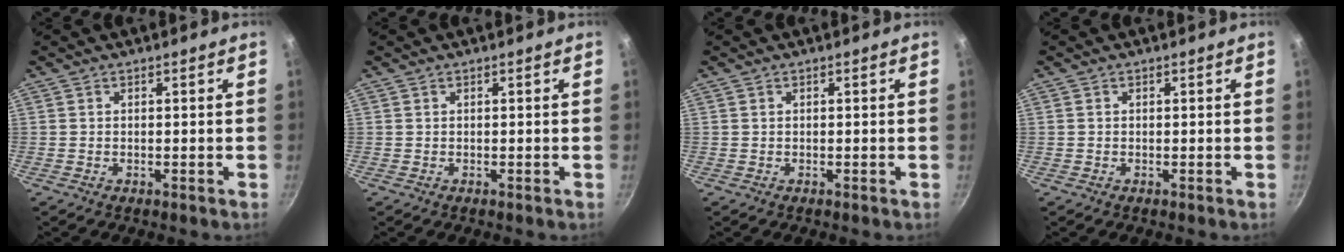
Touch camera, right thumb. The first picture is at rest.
{"total": 0.0}
{"total": 0.0}
{"total": 0.0}